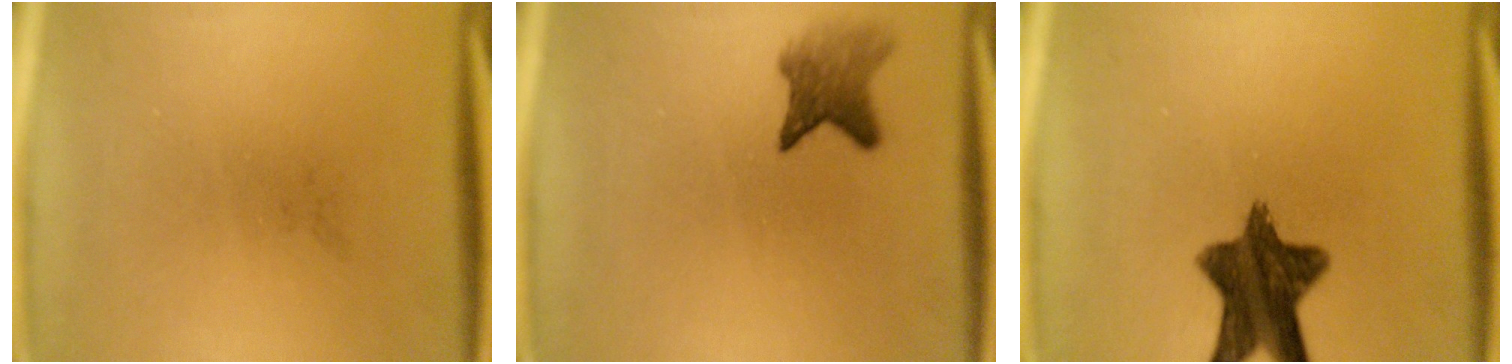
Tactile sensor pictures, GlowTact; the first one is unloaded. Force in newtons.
{"total": 3.9}
{"total": 11.3}